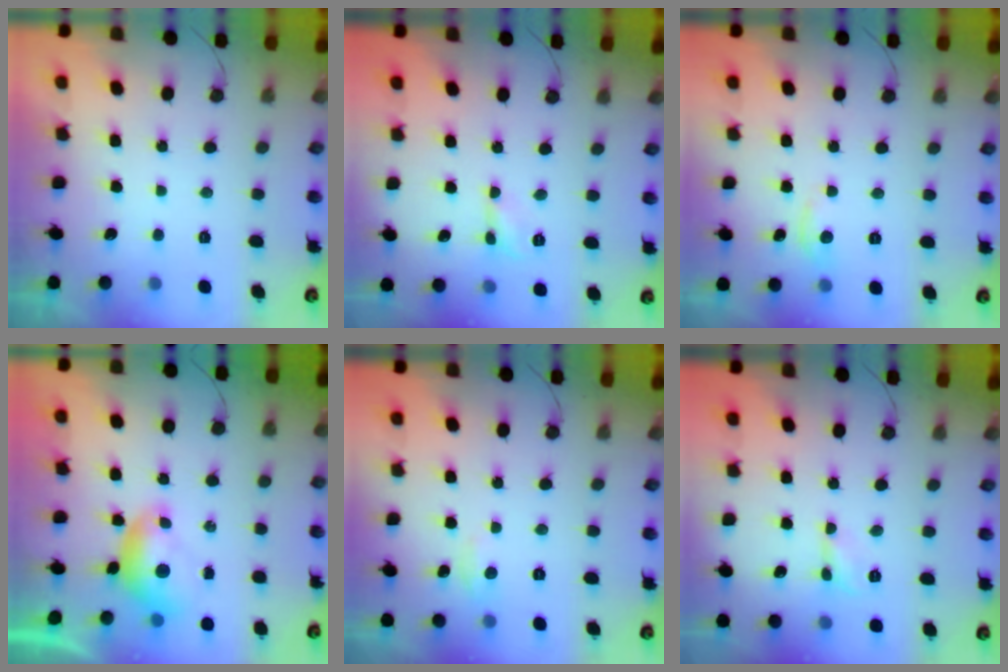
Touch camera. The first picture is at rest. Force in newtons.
{"total": 2.7, "press": 2.7, "slide": 0.2}
{"total": 3.6, "press": 3.5, "slide": 0.5}
{"total": 7.2, "press": 7.2, "slide": 0.7}
{"total": 3.2, "press": 3.1, "slide": 0.4}
{"total": 2.7, "press": 2.7, "slide": 0.2}